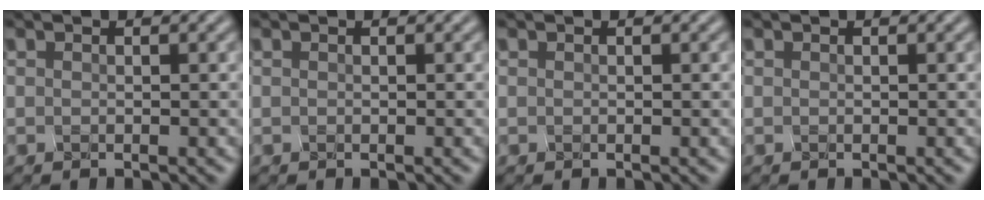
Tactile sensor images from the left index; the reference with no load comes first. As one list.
[{"total": 0.0}, {"total": 0.0}, {"total": 0.0}]